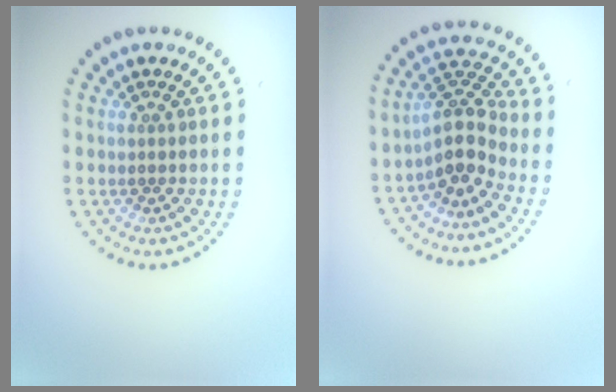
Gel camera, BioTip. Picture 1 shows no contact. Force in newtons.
{"total": 3.7, "press": 2.8, "slide": 2.5}